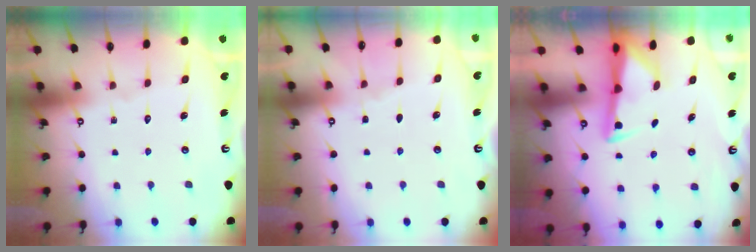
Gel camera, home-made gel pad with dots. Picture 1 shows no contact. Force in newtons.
{"total": 0.7, "press": 0.7, "slide": 0.2}
{"total": 2.8, "press": 2.7, "slide": 0.6}